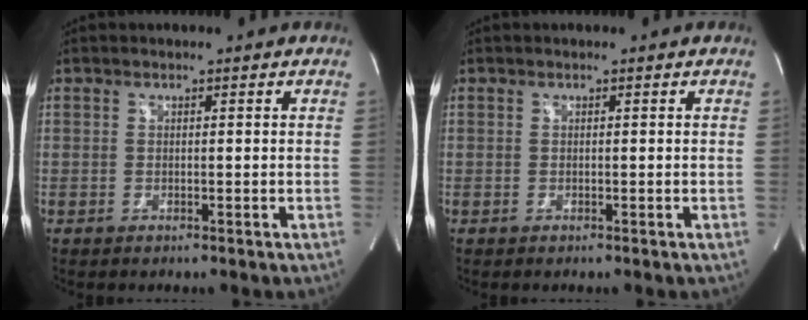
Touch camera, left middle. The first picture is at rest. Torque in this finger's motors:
{"motor_torque": [-0.07, -0.03, -0.06, -0.01]}